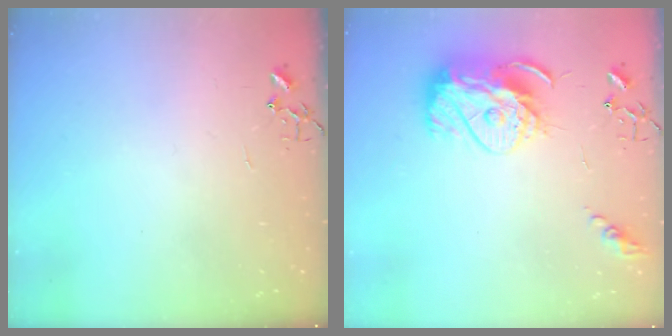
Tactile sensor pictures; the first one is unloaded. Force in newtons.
{"total": 14.3, "press": 14.2, "slide": 1.3}